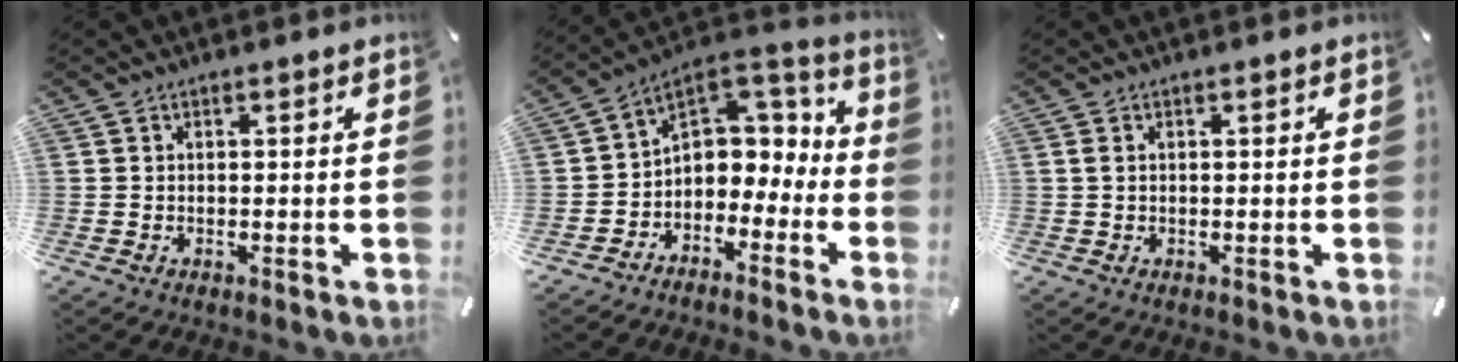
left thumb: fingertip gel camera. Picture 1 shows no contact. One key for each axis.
{"total": 7.2, "fx": -0.1, "fy": 6.8, "fz": 2.4, "tx": -0.036, "ty": -0.006, "tz": 0.006}
{"total": 0.8, "fx": 0.2, "fy": 0.2, "fz": 0.8, "tx": -0.016, "ty": 0.000, "tz": 0.002}